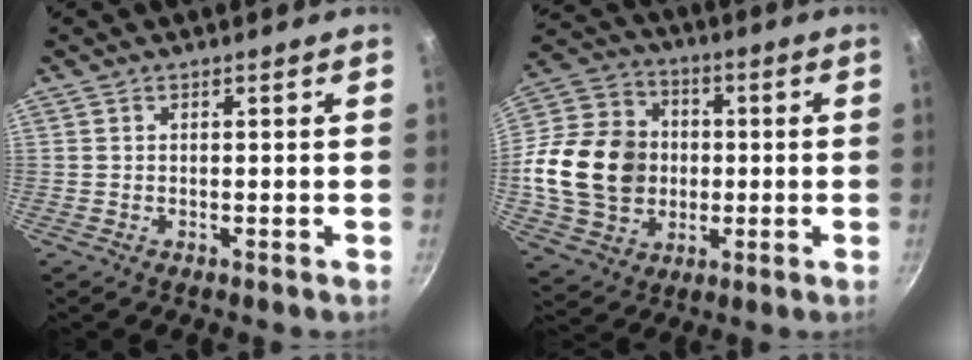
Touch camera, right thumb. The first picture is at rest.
{"total": 20.7, "force": [-0.9, 17.1, 11.6], "torque": [-0.203, 0.028, -0.011]}